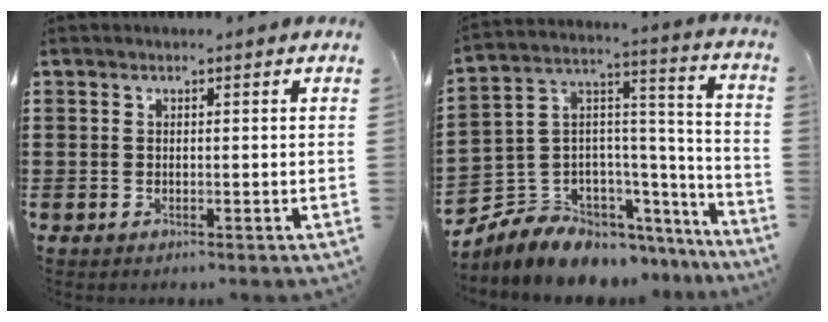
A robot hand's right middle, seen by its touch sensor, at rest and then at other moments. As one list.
[{"total": 6.7, "force": [-5.3, 4.1, 0.7], "torque": [-0.042, -0.015, -0.105]}]